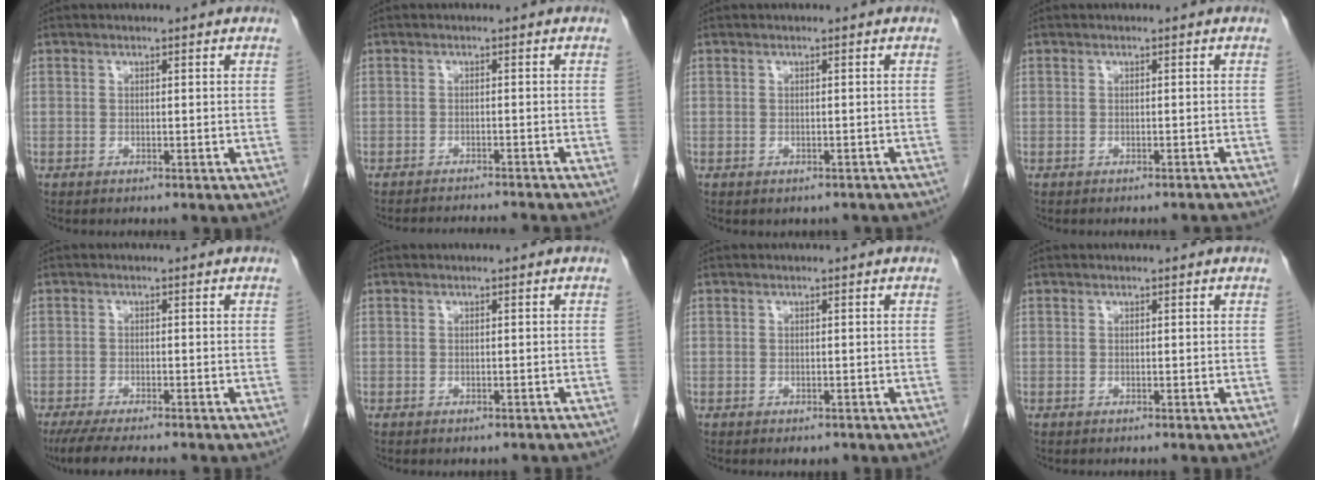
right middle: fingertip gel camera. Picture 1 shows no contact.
{"total": 8.6, "force": [-8.2, 0.3, 2.4], "torque": [-0.024, -0.005, -0.103]}
{"total": 2.6, "force": [-2.0, 1.4, 0.7], "torque": [-0.007, 0.003, -0.018]}
{"total": 2.9, "force": [-2.9, 0.4, 0.4], "torque": [-0.007, -0.010, -0.032]}
{"total": 7.7, "force": [-6.4, 1.0, 4.3], "torque": [-0.063, -0.016, -0.099]}
{"total": 2.6, "force": [-2.2, 1.1, 0.9], "torque": [-0.009, -0.002, -0.022]}
{"total": 1.3, "force": [-0.9, 0.7, 0.7], "torque": [-0.007, -0.001, -0.005]}
{"total": 0.0}